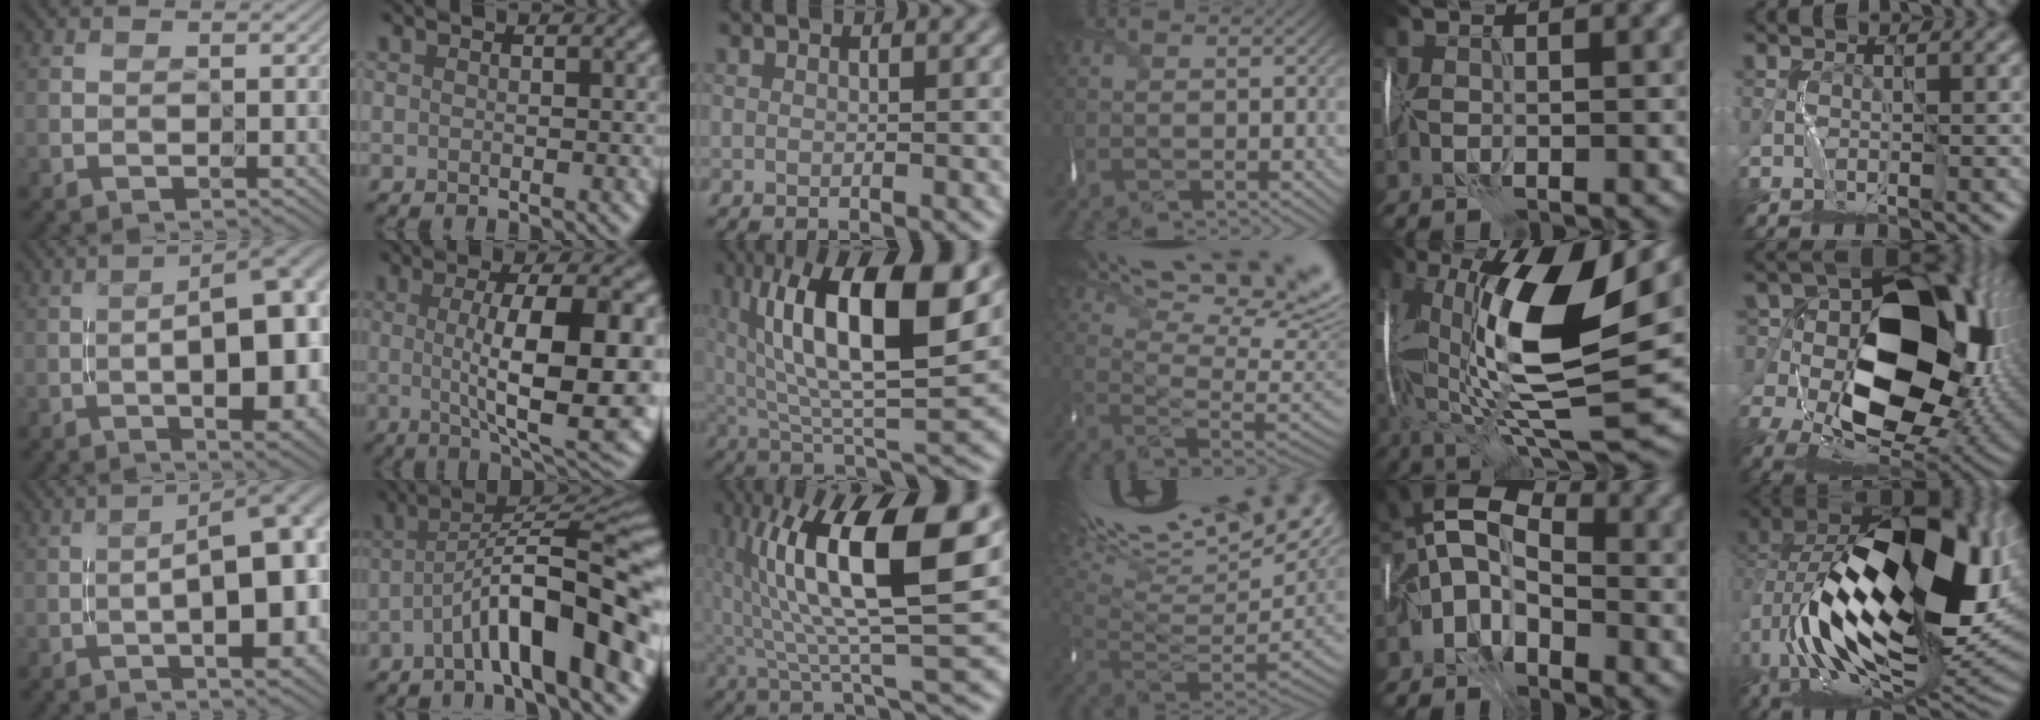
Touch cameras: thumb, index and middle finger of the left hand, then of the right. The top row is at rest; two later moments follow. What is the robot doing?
{"motion": "wrap", "object": "ribbon"}